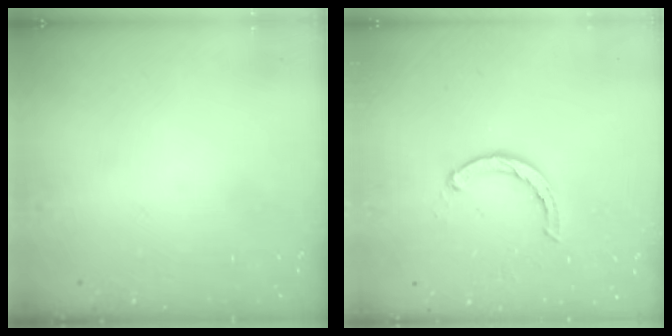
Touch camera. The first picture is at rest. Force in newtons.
{"total": 2.3, "press": 2.3, "slide": 0.3}